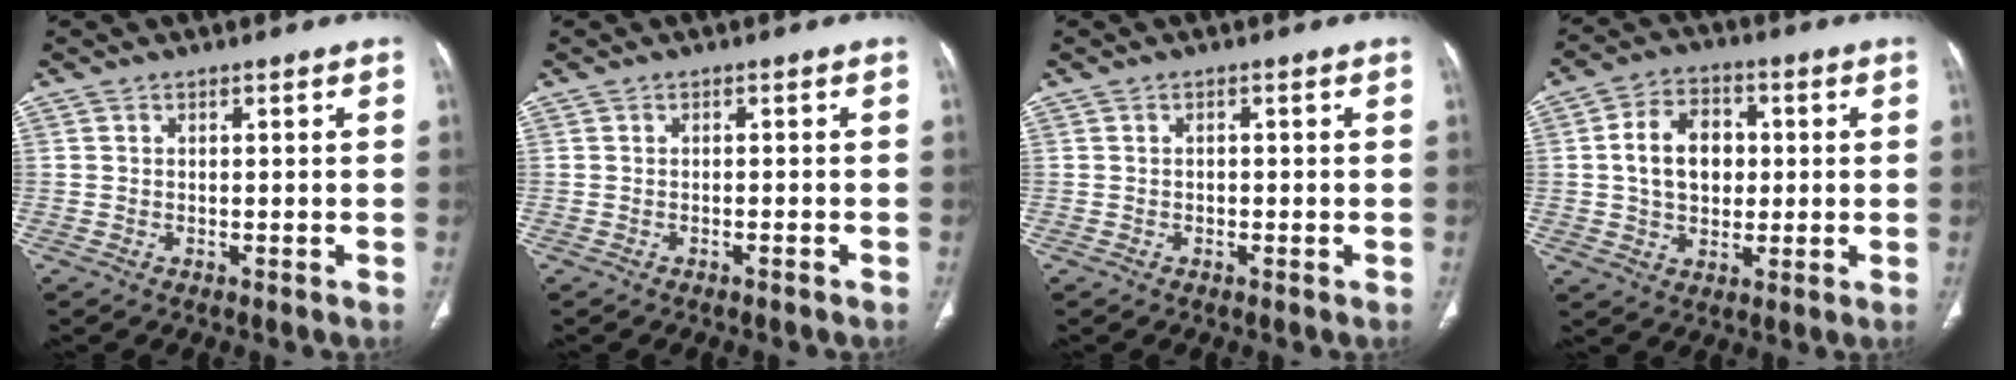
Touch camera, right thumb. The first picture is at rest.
{"total": 1.2, "force": [-0.9, 0.1, 0.7], "torque": [-0.019, 0.007, -0.006]}
{"total": 0.6, "force": [-0.2, 0.5, 0.3], "torque": [-0.003, 0.003, -0.004]}
{"total": 10.6, "force": [0.9, 7.8, 7.1], "torque": [-0.092, 0.011, 0.012]}